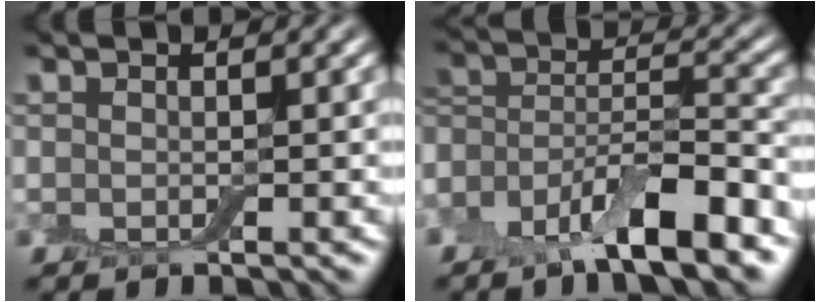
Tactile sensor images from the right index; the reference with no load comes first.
{"total": 8.8, "force": [-5.8, 2.8, 6.0], "torque": [-0.099, 0.001, -0.110]}